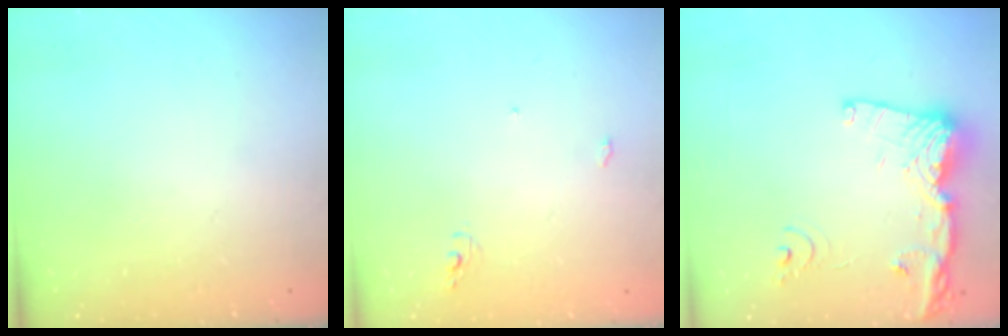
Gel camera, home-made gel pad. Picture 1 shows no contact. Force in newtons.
{"total": 3.4, "press": 3.4, "slide": 0.0}
{"total": 16.7, "press": 16.6, "slide": 1.9}